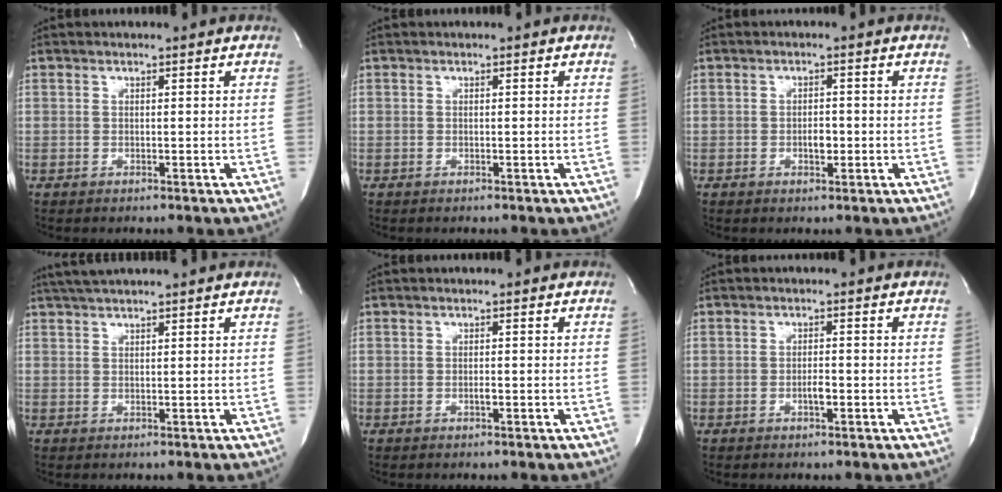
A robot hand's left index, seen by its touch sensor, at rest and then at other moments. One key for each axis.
{"total": 0.0}
{"total": 2.0, "fx": -0.5, "fy": 1.0, "fz": 1.7, "tx": -0.028, "ty": 0.001, "tz": -0.006}
{"total": 5.6, "fx": 4.9, "fy": -0.1, "fz": 2.7, "tx": -0.046, "ty": 0.032, "tz": 0.084}
{"total": 0.5, "fx": -0.1, "fy": 0.1, "fz": 0.5, "tx": -0.011, "ty": 0.001, "tz": -0.003}
{"total": 1.5, "fx": -0.5, "fy": 0.3, "fz": 1.3, "tx": -0.026, "ty": 0.000, "tz": -0.010}